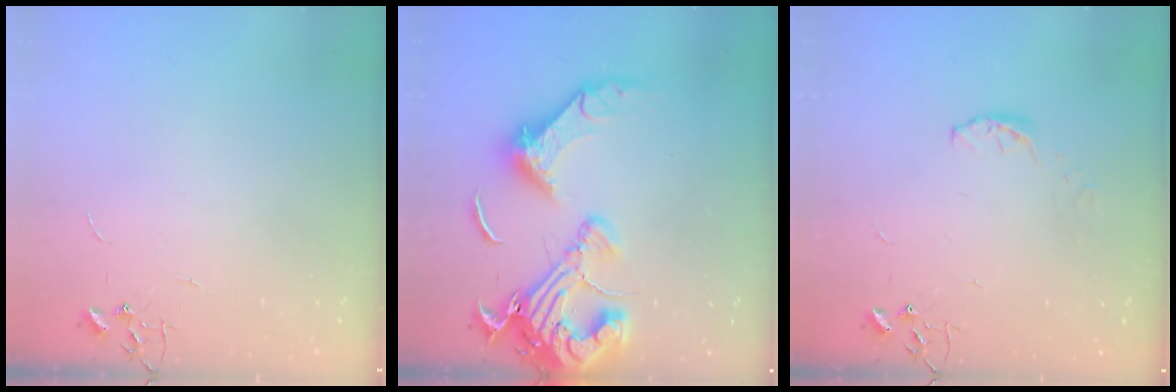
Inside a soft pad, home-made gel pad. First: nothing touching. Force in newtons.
{"total": 23.0, "press": 22.9, "slide": 2.9}
{"total": 4.2, "press": 4.2, "slide": 0.5}